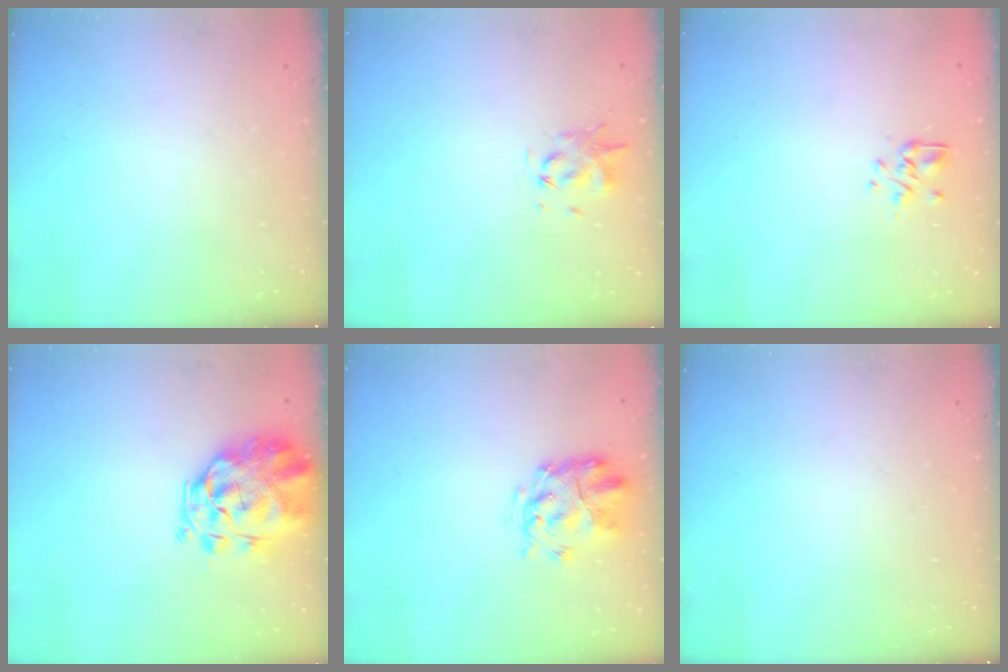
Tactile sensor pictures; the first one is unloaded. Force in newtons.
{"total": 3.3, "press": 3.3, "slide": 0.5}
{"total": 2.9, "press": 2.6, "slide": 1.4}
{"total": 3.5, "press": 3.1, "slide": 1.6}
{"total": 3.9, "press": 3.5, "slide": 1.7}
{"total": 0.0}